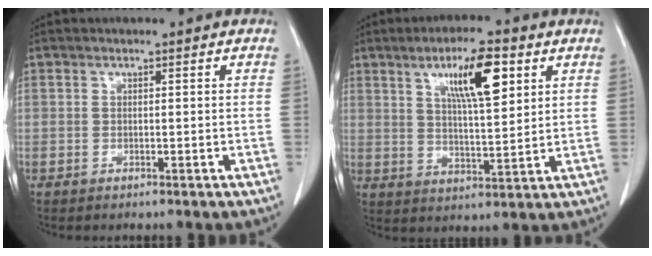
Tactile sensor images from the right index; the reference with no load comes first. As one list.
[{"total": 10.1, "force": [4.7, 2.0, 8.8], "torque": [-0.151, 0.005, 0.081]}]